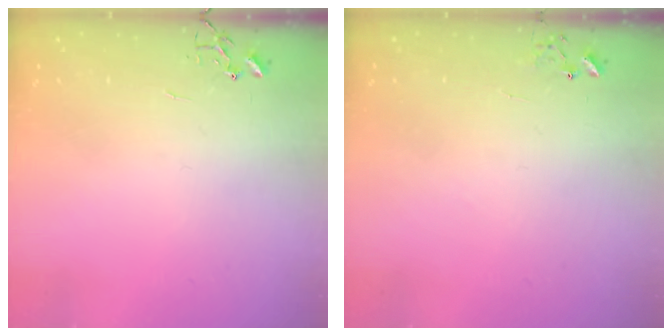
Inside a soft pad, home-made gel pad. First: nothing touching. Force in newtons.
{"total": 6.5, "press": 6.5, "slide": 0.5}